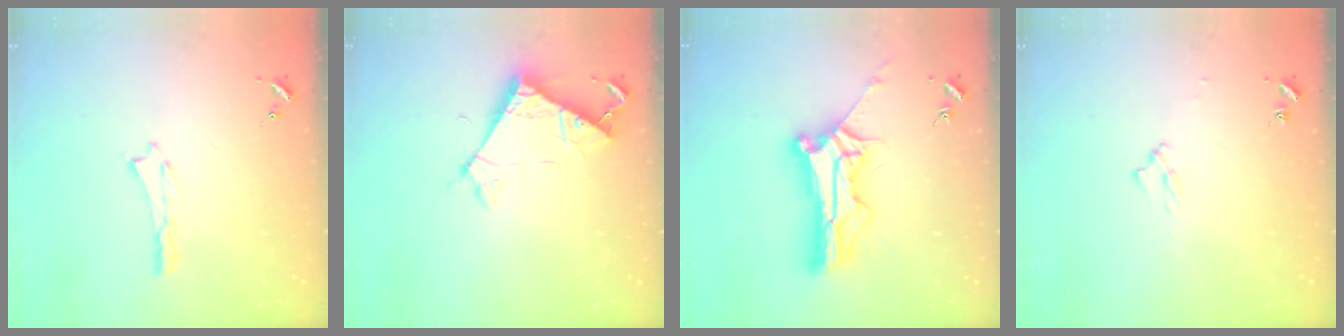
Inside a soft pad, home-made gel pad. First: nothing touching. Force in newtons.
{"total": 6.9, "press": 6.9, "slide": 0.5}
{"total": 11.4, "press": 11.3, "slide": 1.0}
{"total": 2.0, "press": 2.0, "slide": 0.3}